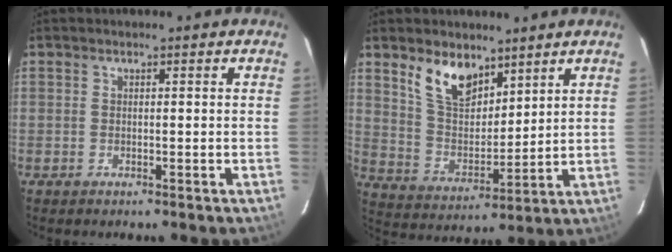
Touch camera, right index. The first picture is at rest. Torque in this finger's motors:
{"motor_torque": [1.14, 1.00, 0.17, 0.07]}